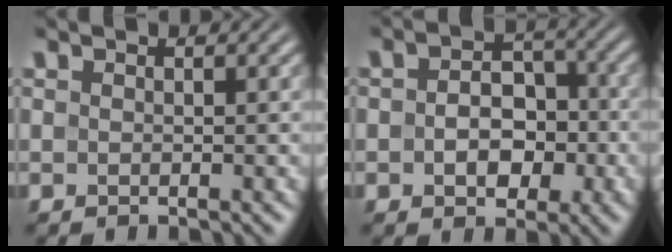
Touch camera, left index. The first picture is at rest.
{"total": 4.9, "force": [-0.7, 3.4, 3.4], "torque": [-0.046, -0.001, -0.012]}